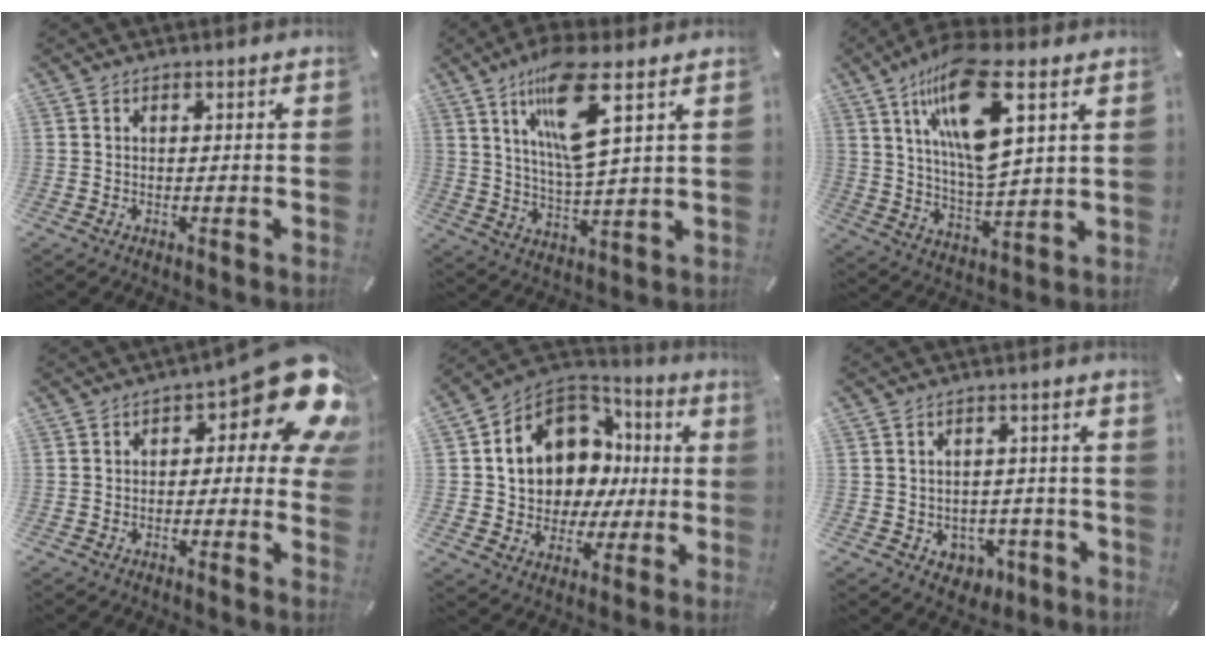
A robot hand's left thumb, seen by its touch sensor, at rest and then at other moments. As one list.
[{"total": 13.3, "force": [7.2, 2.8, 10.8], "torque": [-0.214, -0.022, 0.115]}, {"total": 17.3, "force": [8.6, 6.1, 13.7], "torque": [-0.265, -0.030, 0.139]}, {"total": 15.3, "force": [6.8, 6.1, 12.3], "torque": [-0.156, -0.054, 0.112]}, {"total": 13.2, "force": [2.7, 11.6, 5.7], "torque": [-0.116, -0.026, 0.067]}, {"total": 5.1, "force": [-0.8, 4.7, 1.7], "torque": [-0.020, 0.002, -0.013]}]